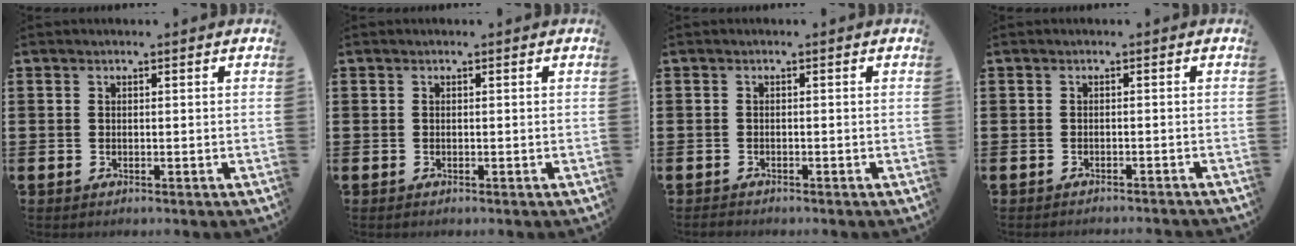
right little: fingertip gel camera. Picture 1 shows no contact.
{"total": 0.0}
{"total": 0.6, "force": [-0.6, 0.2, 0.1], "torque": [-0.002, -0.001, -0.012]}
{"total": 0.7, "force": [-0.7, -0.2, 0.0], "torque": [0.001, 0.001, -0.015]}